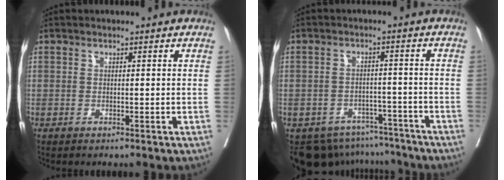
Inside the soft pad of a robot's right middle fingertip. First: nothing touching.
{"total": 10.8, "force": [-9.1, 5.6, 1.2], "torque": [-0.014, 0.022, -0.113]}